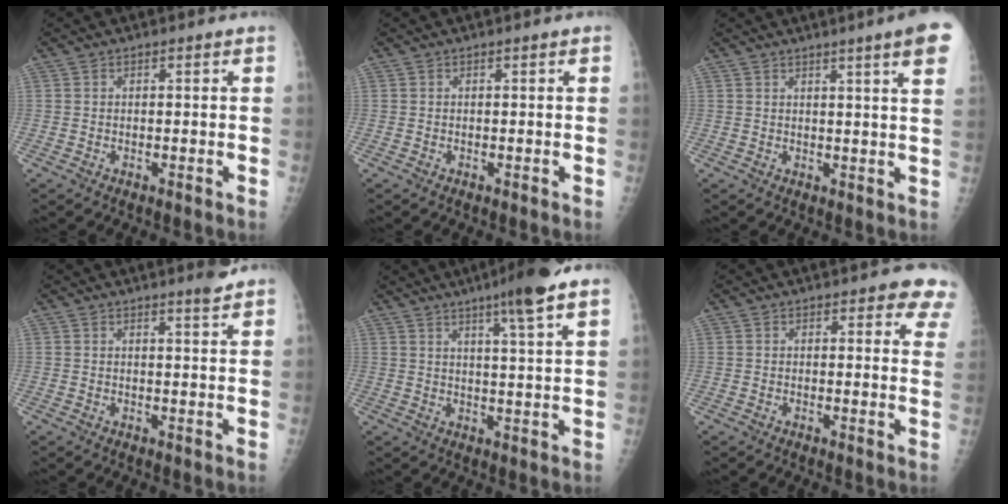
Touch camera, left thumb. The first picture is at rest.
{"total": 0.0}
{"total": 8.3, "force": [4.8, -0.2, 6.7], "torque": [-0.076, -0.012, 0.046]}
{"total": 2.4, "force": [2.0, -0.2, 1.3], "torque": [-0.017, -0.018, 0.029]}
{"total": 9.0, "force": [5.8, 0.1, 6.9], "torque": [-0.103, -0.023, 0.084]}
{"total": 6.4, "force": [4.8, 2.6, 3.4], "torque": [0.001, -0.019, 0.033]}